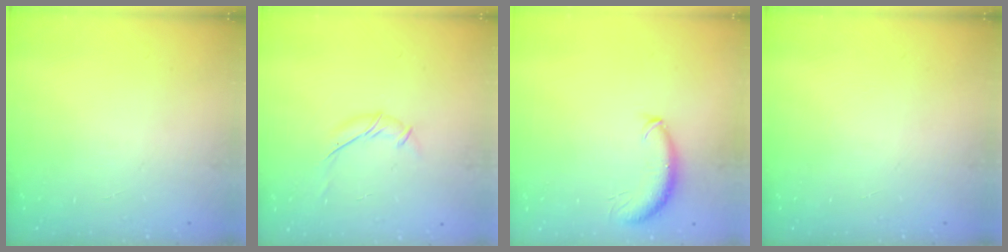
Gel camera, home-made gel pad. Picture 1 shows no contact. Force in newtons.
{"total": 7.7, "press": 7.6, "slide": 0.8}
{"total": 8.7, "press": 8.6, "slide": 1.2}
{"total": 0.0}